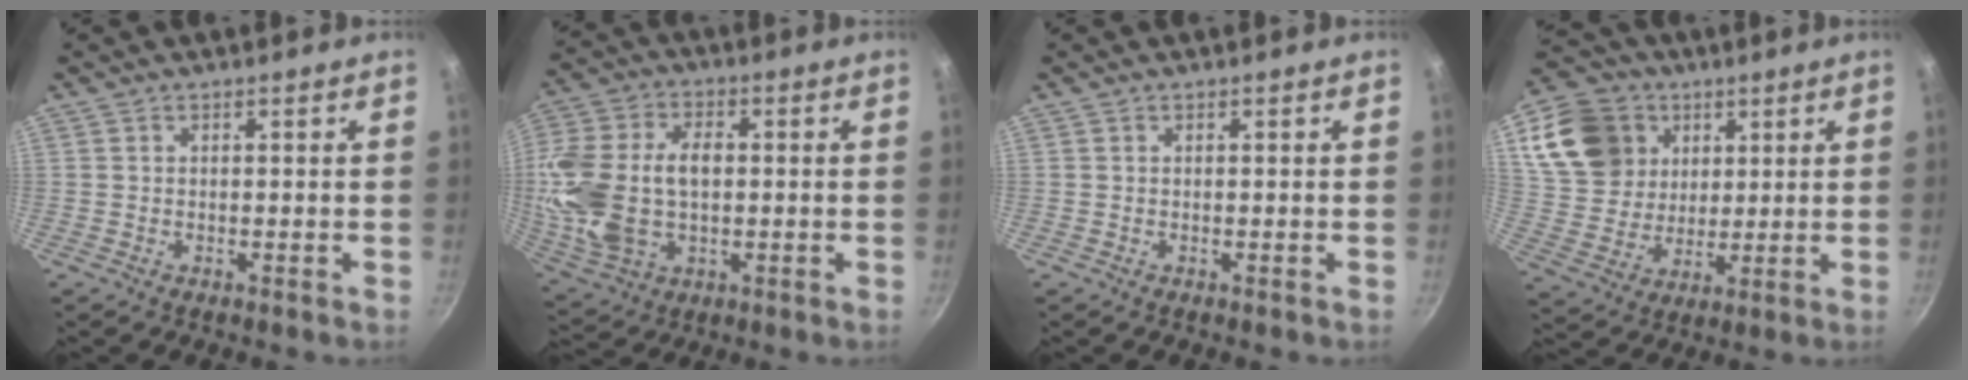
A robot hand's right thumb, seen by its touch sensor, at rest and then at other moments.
{"total": 18.8, "force": [0.1, 12.3, 14.2], "torque": [-0.287, 0.020, 0.008]}
{"total": 0.0}
{"total": 16.5, "force": [6.3, 13.3, 7.4], "torque": [-0.123, -0.010, 0.123]}